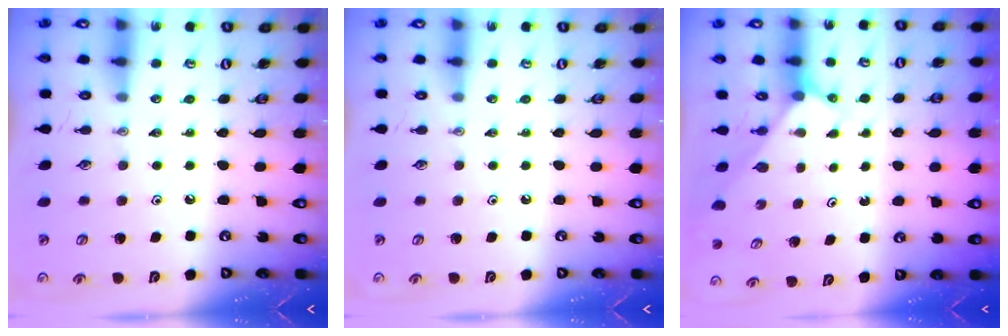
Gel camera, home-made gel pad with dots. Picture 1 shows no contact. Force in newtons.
{"total": 0.0}
{"total": 2.1, "press": 2.1, "slide": 0.3}